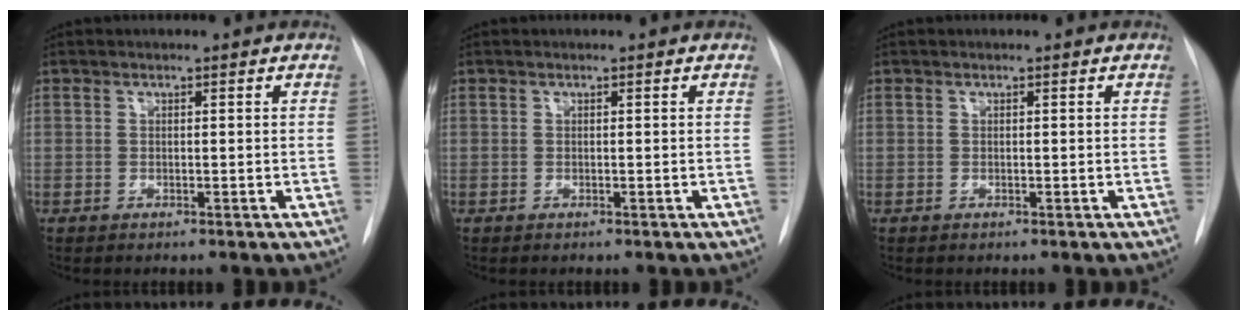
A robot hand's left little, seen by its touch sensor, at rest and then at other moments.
{"total": 0.0}
{"total": 0.0}